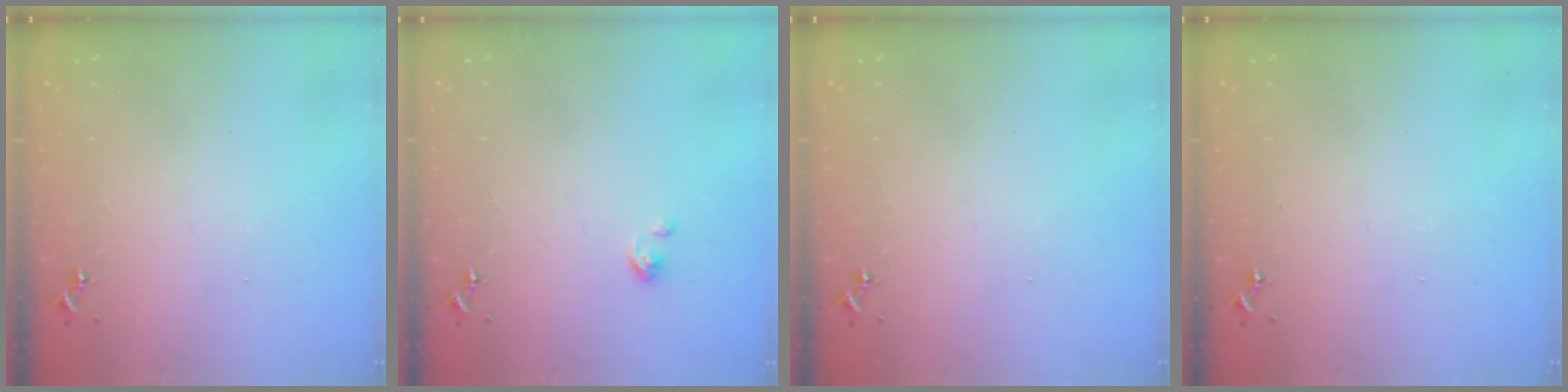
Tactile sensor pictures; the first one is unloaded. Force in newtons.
{"total": 2.6, "press": 2.6, "slide": 0.4}
{"total": 0.0}
{"total": 0.0}